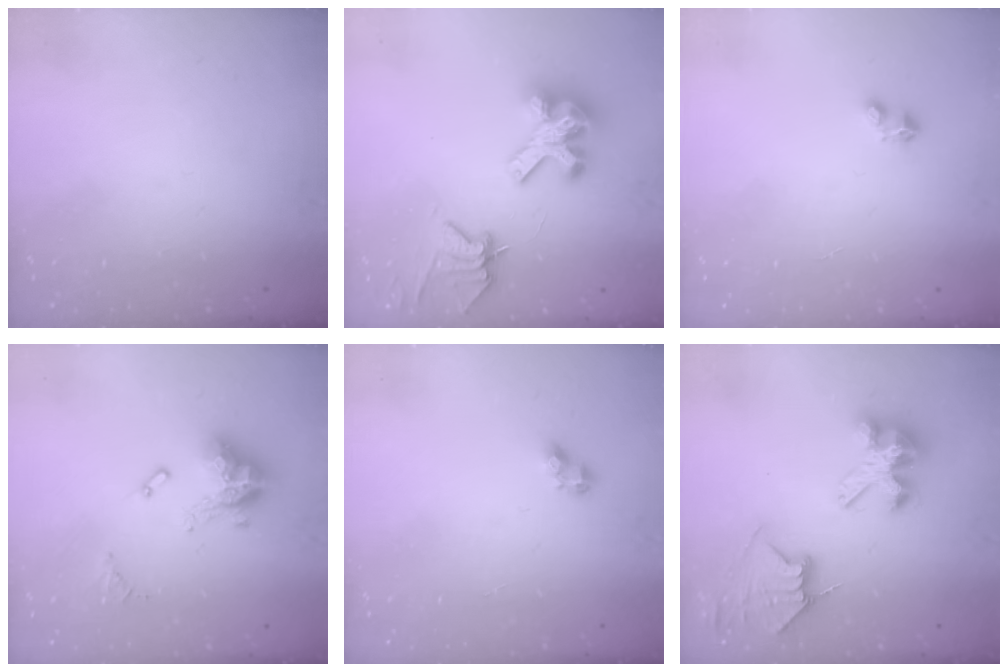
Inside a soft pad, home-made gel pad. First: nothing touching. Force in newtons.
{"total": 10.4, "press": 10.3, "slide": 1.0}
{"total": 3.5, "press": 3.4, "slide": 0.5}
{"total": 13.9, "press": 13.9, "slide": 1.2}
{"total": 3.5, "press": 3.5, "slide": 0.4}
{"total": 8.6, "press": 8.5, "slide": 1.1}